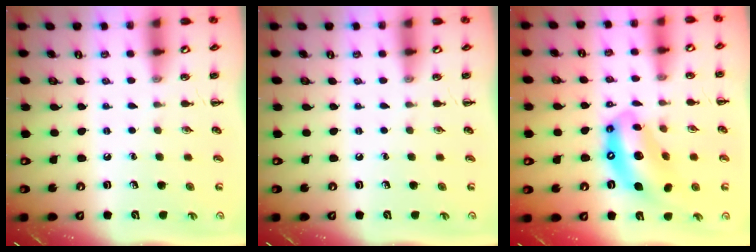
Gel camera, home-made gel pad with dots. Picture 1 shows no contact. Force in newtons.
{"total": 0.0}
{"total": 13.8, "press": 13.4, "slide": 3.3}